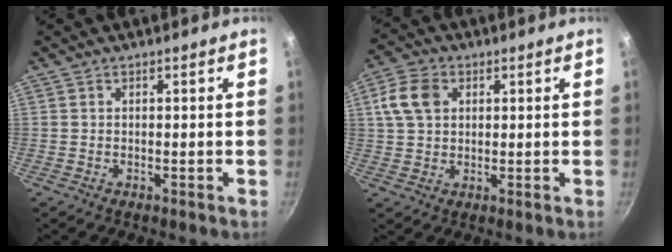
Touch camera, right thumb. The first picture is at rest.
{"total": 7.8, "force": [2.2, 5.7, 4.8], "torque": [-0.079, 0.006, 0.036]}